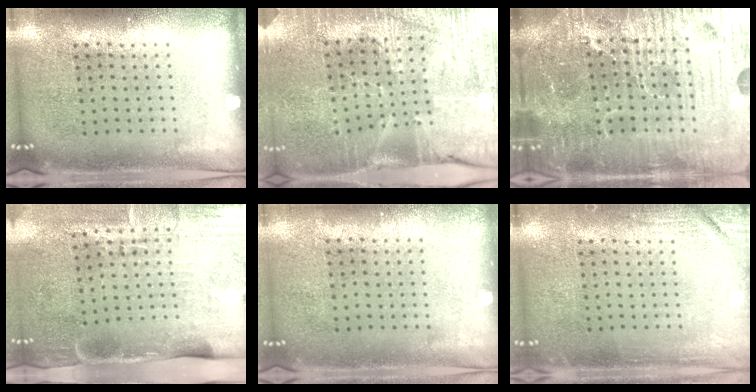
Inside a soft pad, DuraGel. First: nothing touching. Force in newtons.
{"total": 3.2, "press": 3.2, "slide": 0.2}
{"total": 6.4, "press": 6.0, "slide": 2.3}
{"total": 4.5, "press": 3.7, "slide": 2.6}
{"total": 0.0}
{"total": 2.1, "press": 2.0, "slide": 0.4}